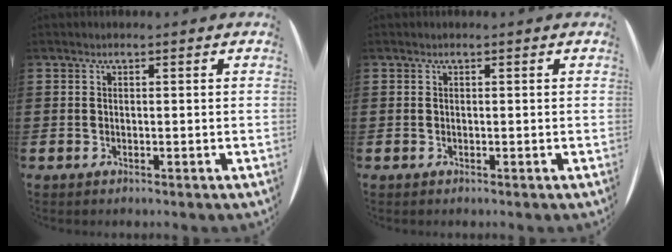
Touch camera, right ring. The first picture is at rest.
{"total": 0.0}